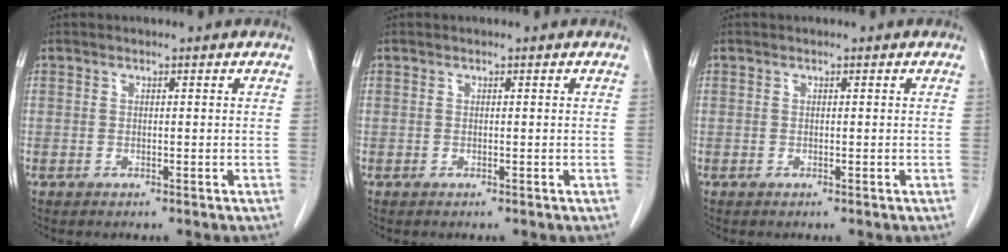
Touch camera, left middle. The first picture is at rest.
{"total": 0.0}
{"total": 0.0}